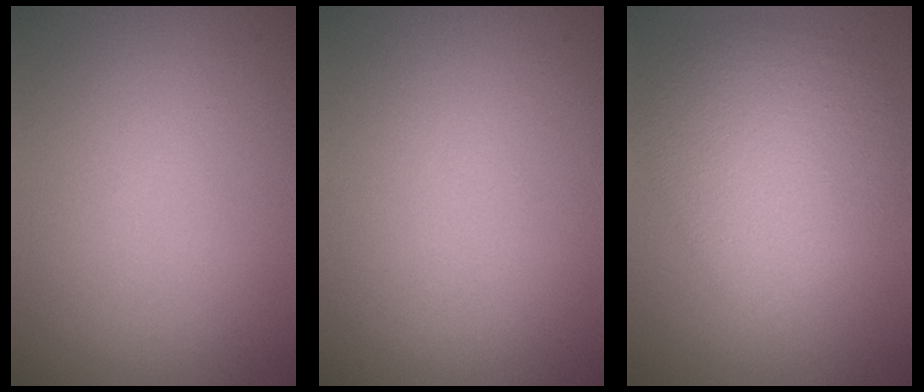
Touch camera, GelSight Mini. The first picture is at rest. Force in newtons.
{"total": 0.0}
{"total": 6.4, "press": 6.4, "slide": 0.3}